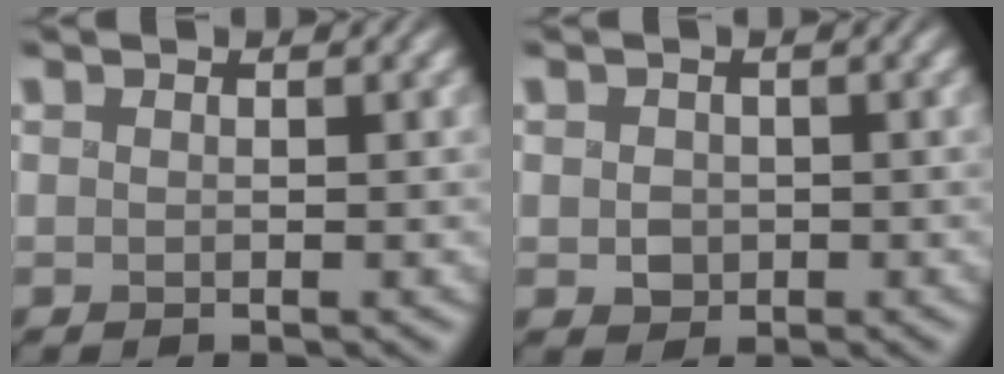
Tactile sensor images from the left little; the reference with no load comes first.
{"total": 1.7, "force": [-0.2, 1.5, 0.6], "torque": [-0.016, -0.003, -0.003]}